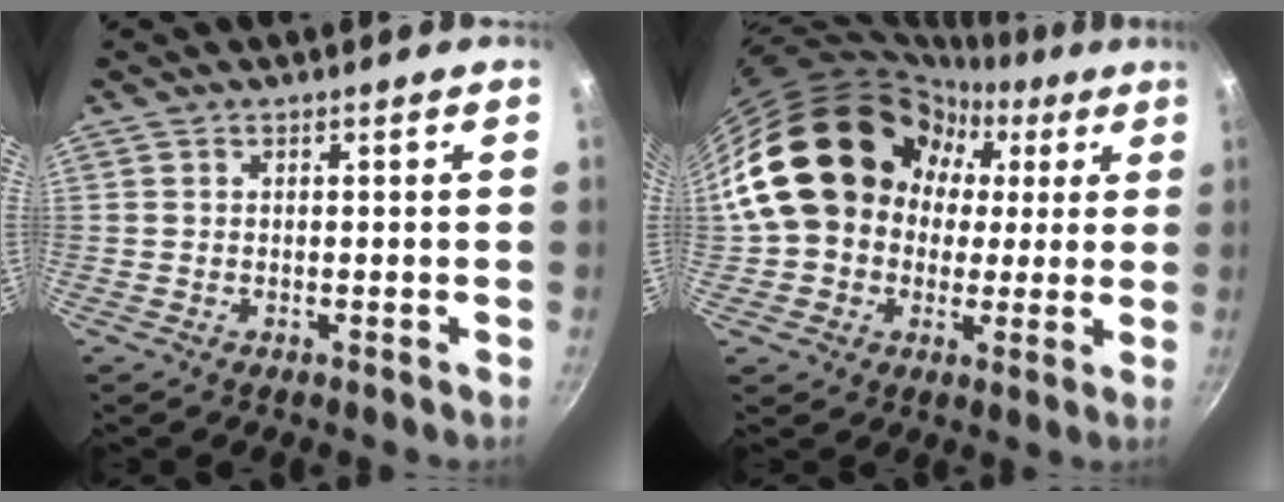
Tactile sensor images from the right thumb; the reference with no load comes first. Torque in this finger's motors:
{"motor_torque": [-1.38, 3.16, 1.98, -0.15, 0.74]}